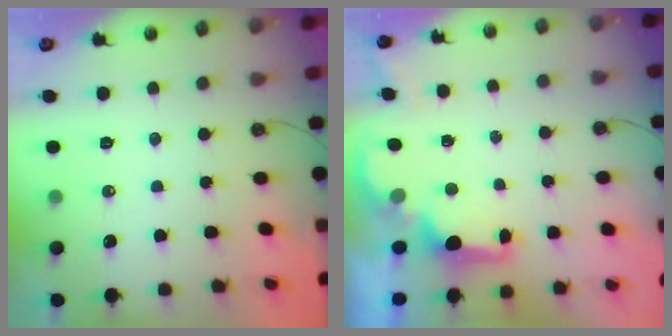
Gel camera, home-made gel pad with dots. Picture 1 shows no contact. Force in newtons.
{"total": 2.1, "press": 1.9, "slide": 0.8}